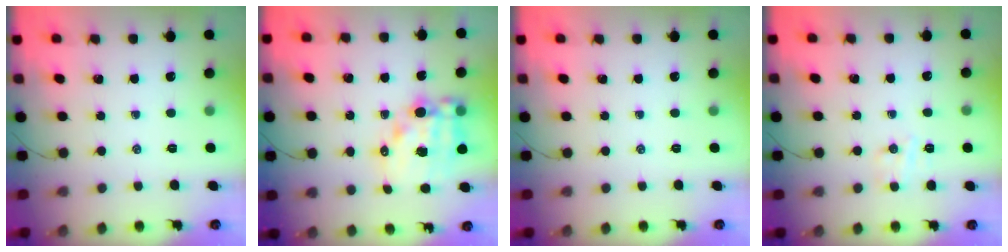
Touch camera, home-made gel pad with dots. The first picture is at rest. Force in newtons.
{"total": 13.7, "press": 13.3, "slide": 3.2}
{"total": 0.0}
{"total": 4.0, "press": 3.9, "slide": 0.8}